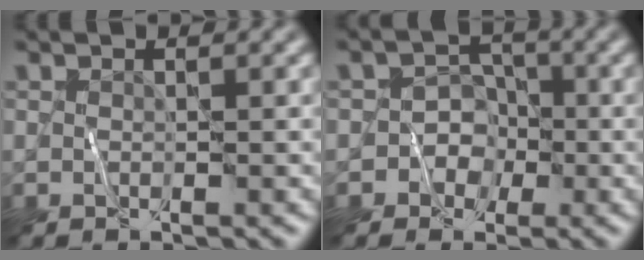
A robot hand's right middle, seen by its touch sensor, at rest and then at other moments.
{"total": 3.6, "force": [-1.2, 3.3, 0.7], "torque": [0.031, 0.015, -0.040]}